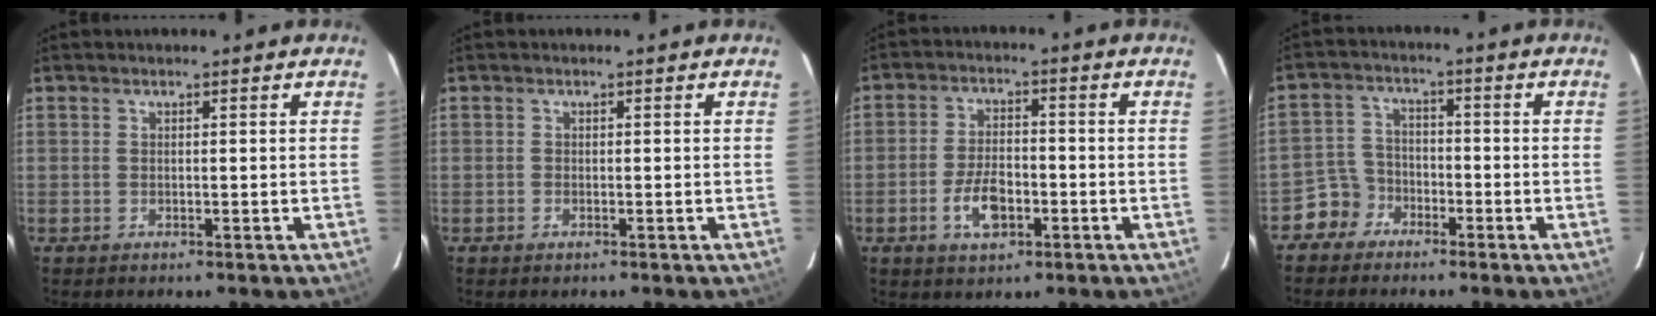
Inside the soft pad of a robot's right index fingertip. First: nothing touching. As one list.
[{"total": 0.6, "force": [-0.4, 0.3, 0.3], "torque": [-0.005, 0.000, -0.009]}, {"total": 7.5, "force": [-2.9, 4.0, 5.6], "torque": [-0.117, 0.003, -0.049]}, {"total": 5.4, "force": [-3.7, 3.9, 0.0], "torque": [-0.007, 0.027, -0.075]}]